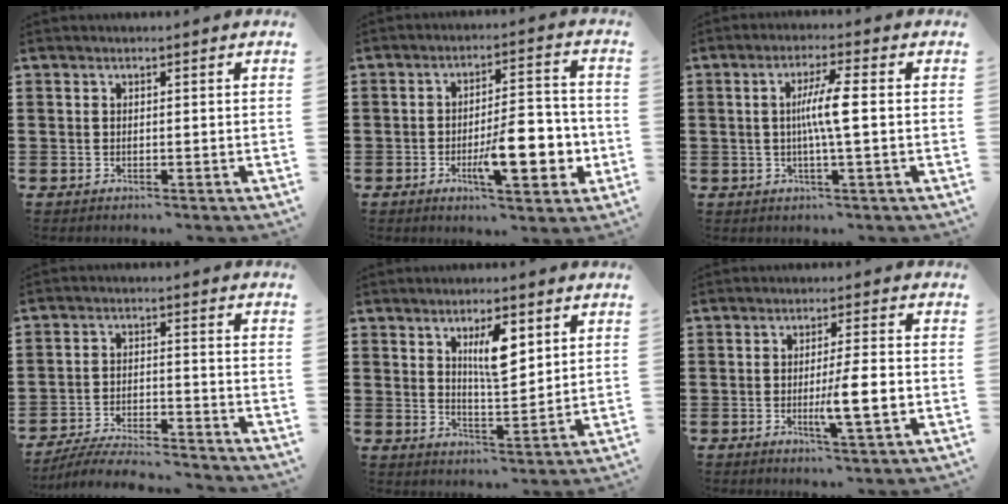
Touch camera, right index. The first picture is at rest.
{"total": 11.0, "force": [-3.2, 3.8, 9.8], "torque": [-0.134, -0.002, -0.049]}
{"total": 5.5, "force": [0.0, 0.1, 5.5], "torque": [-0.100, -0.003, -0.004]}
{"total": 5.8, "force": [-5.6, 0.1, 1.6], "torque": [-0.038, -0.005, -0.110]}
{"total": 6.7, "force": [2.9, 2.2, 5.6], "torque": [-0.095, -0.004, 0.044]}
{"total": 6.8, "force": [-1.4, 0.6, 6.6], "torque": [-0.116, -0.011, -0.025]}